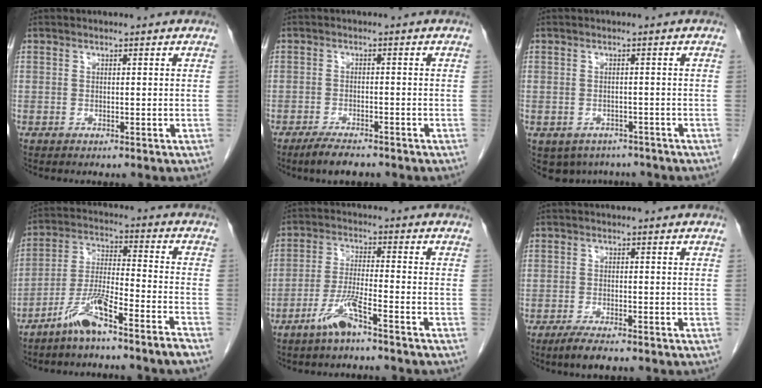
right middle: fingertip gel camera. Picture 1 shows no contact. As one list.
[{"total": 4.1, "force": [-3.3, 0.9, 2.2], "torque": [-0.043, -0.006, -0.056]}, {"total": 6.0, "force": [-4.5, 3.8, 0.9], "torque": [-0.008, 0.002, -0.055]}, {"total": 8.9, "force": [-6.7, -0.4, 5.8], "torque": [-0.120, -0.003, -0.128]}, {"total": 5.7, "force": [-4.0, -0.1, 4.0], "torque": [-0.087, -0.005, -0.083]}, {"total": 3.2, "force": [-2.5, 0.4, 2.0], "torque": [-0.043, -0.007, -0.044]}]